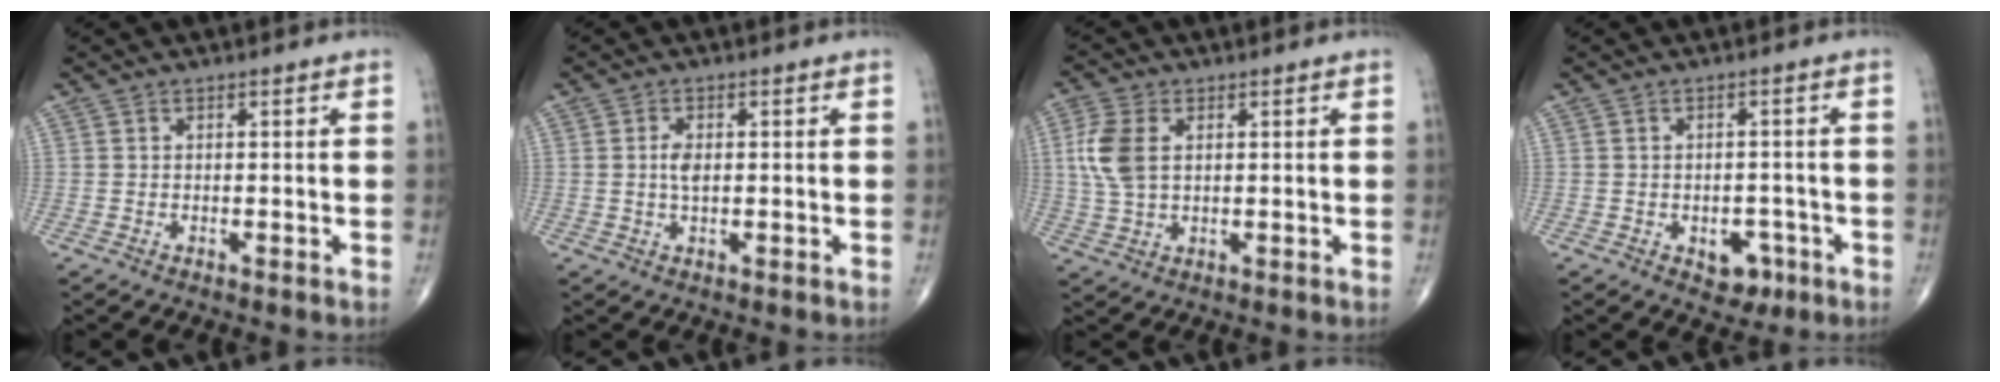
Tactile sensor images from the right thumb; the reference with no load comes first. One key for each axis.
{"total": 2.7, "fx": 0.2, "fy": 1.3, "fz": 2.3, "tx": -0.043, "ty": 0.000, "tz": 0.002}
{"total": 7.6, "fx": 1.5, "fy": 4.6, "fz": 5.9, "tx": -0.138, "ty": 0.004, "tz": 0.033}
{"total": 4.7, "fx": -2.0, "fy": 3.3, "fz": 2.6, "tx": -0.008, "ty": 0.015, "tz": -0.020}